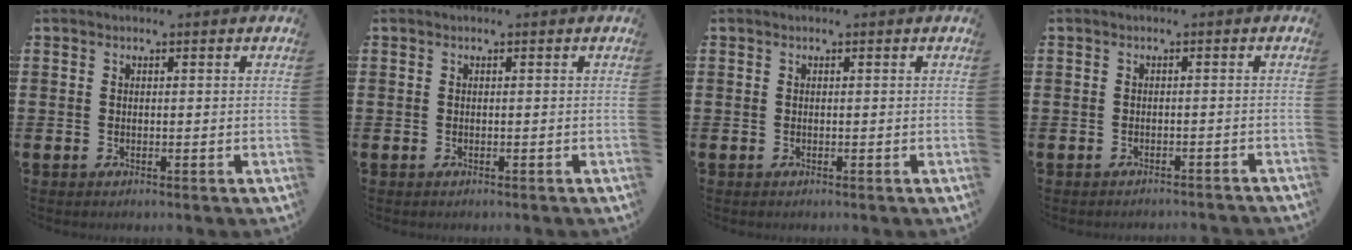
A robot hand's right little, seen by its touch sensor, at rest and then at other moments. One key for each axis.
{"total": 0.0}
{"total": 0.0}
{"total": 0.9, "fx": -0.9, "fy": -0.2, "fz": -0.1, "tx": 0.000, "ty": 0.003, "tz": -0.018}